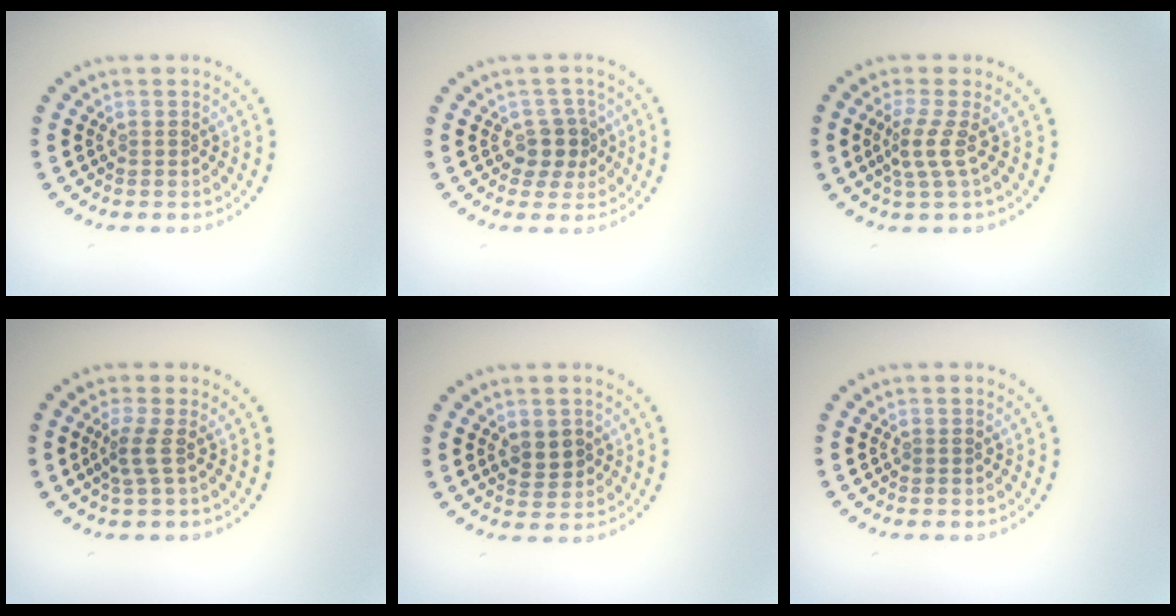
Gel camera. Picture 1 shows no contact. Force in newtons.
{"total": 2.3, "press": 1.9, "slide": 1.3}
{"total": 2.3, "press": 1.5, "slide": 1.7}
{"total": 1.9, "press": 1.3, "slide": 1.4}
{"total": 1.8, "press": 1.7, "slide": 0.5}
{"total": 0.0}